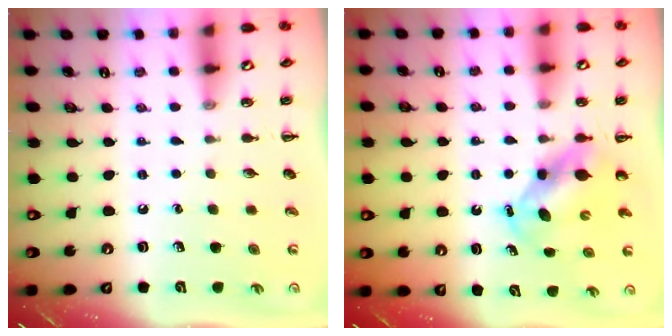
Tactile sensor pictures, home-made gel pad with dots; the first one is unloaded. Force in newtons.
{"total": 5.7, "press": 5.6, "slide": 0.9}